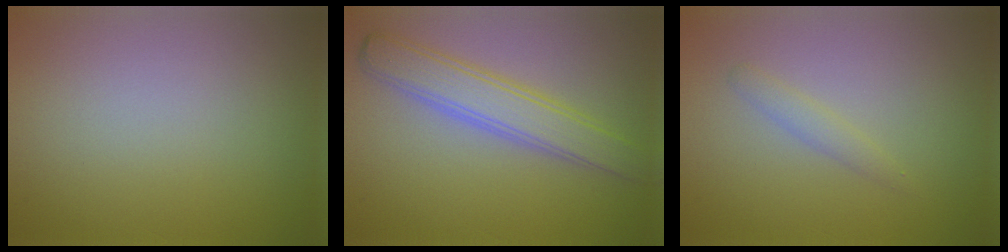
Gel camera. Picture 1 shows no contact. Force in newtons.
{"total": 4.4, "press": 4.4, "slide": 0.2}
{"total": 1.2, "press": 1.2, "slide": 0.0}